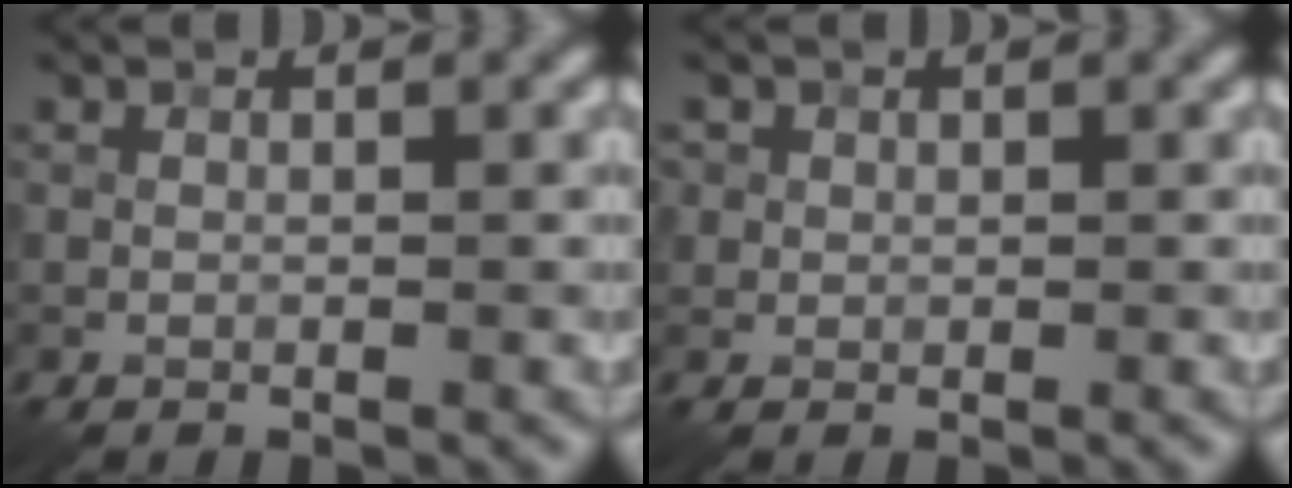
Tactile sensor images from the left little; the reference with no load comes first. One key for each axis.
{"total": 1.4, "fx": 0.6, "fy": 1.3, "fz": 0.1, "tx": 0.000, "ty": 0.005, "tz": -0.001}